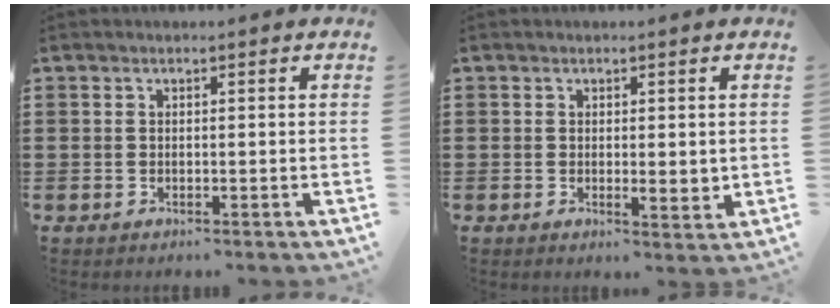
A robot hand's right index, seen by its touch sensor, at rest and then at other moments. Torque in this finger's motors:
{"motor_torque": [0.00, 0.05, 0.16, 0.00]}